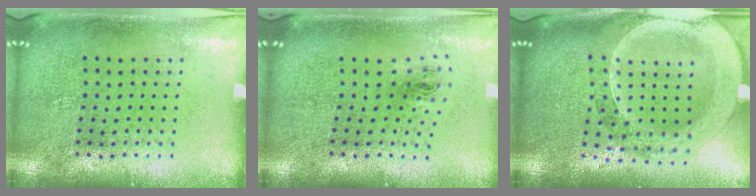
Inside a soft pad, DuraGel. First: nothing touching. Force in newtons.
{"total": 1.0, "press": 0.4, "slide": 0.9}
{"total": 2.8, "press": 2.4, "slide": 1.4}